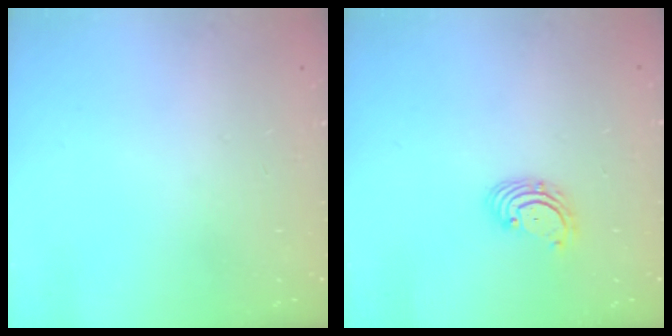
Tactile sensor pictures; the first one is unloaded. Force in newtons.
{"total": 2.9, "press": 2.9, "slide": 0.3}